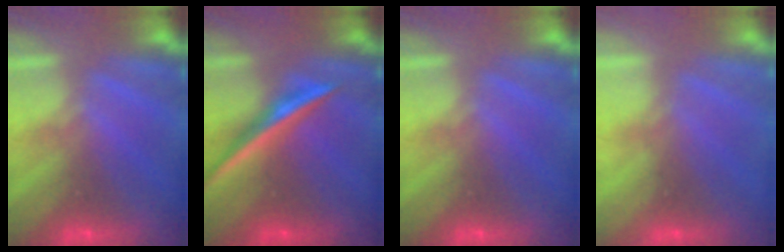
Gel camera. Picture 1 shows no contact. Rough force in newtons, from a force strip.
{"total": 2.3}
{"total": 0.0}
{"total": 2.3}